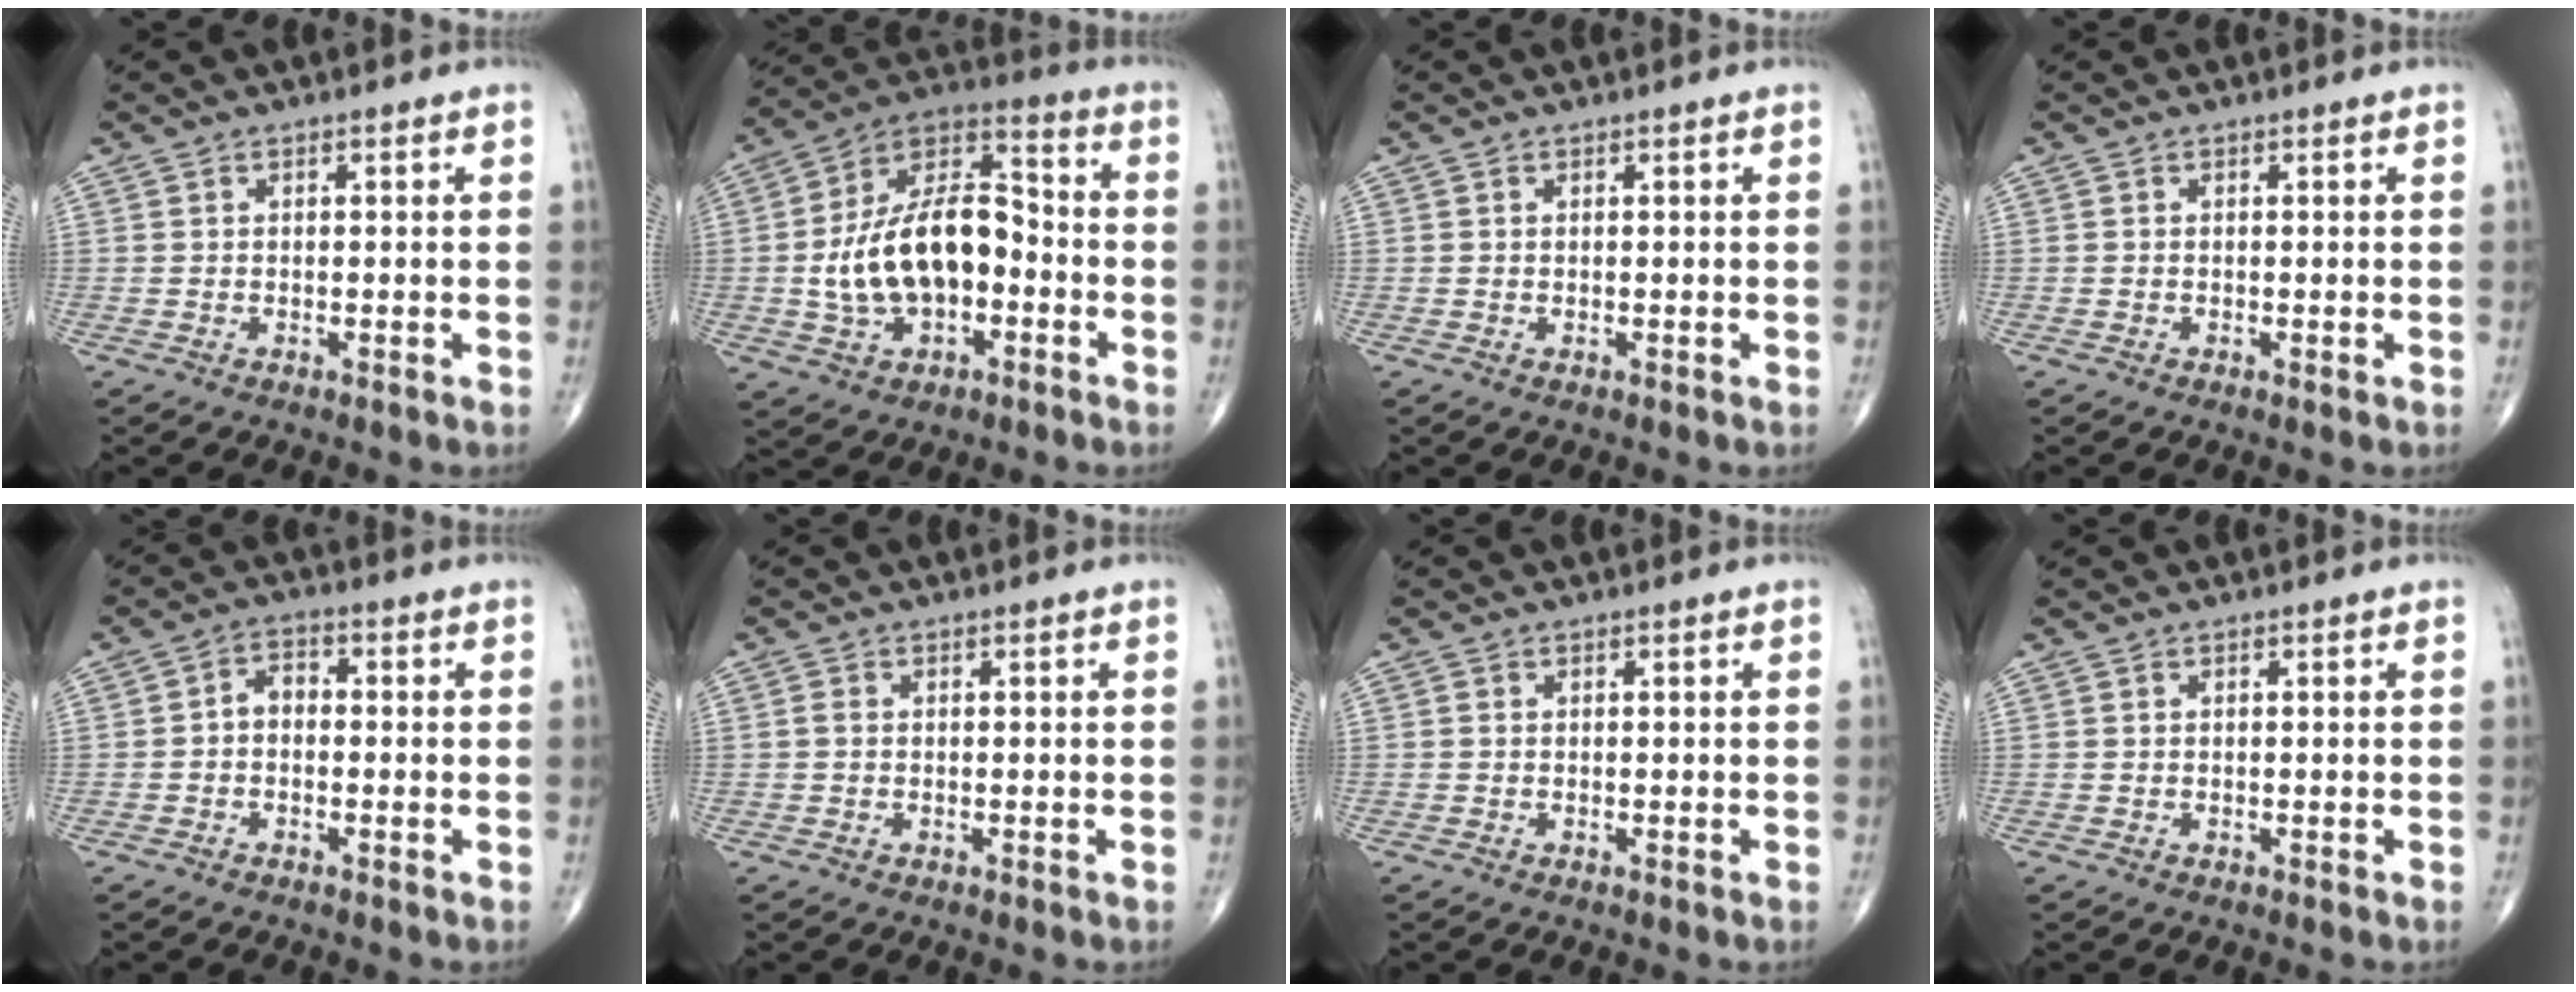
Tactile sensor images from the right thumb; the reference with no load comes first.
{"total": 18.3, "force": [-2.5, 10.7, 14.6], "torque": [-0.244, 0.042, -0.045]}
{"total": 0.0}
{"total": 0.0}
{"total": 3.5, "force": [-0.6, 2.5, 2.4], "torque": [-0.030, 0.017, -0.020]}
{"total": 1.0, "force": [0.0, 0.7, 0.7], "torque": [-0.012, 0.000, -0.001]}
{"total": 0.0}
{"total": 0.0}